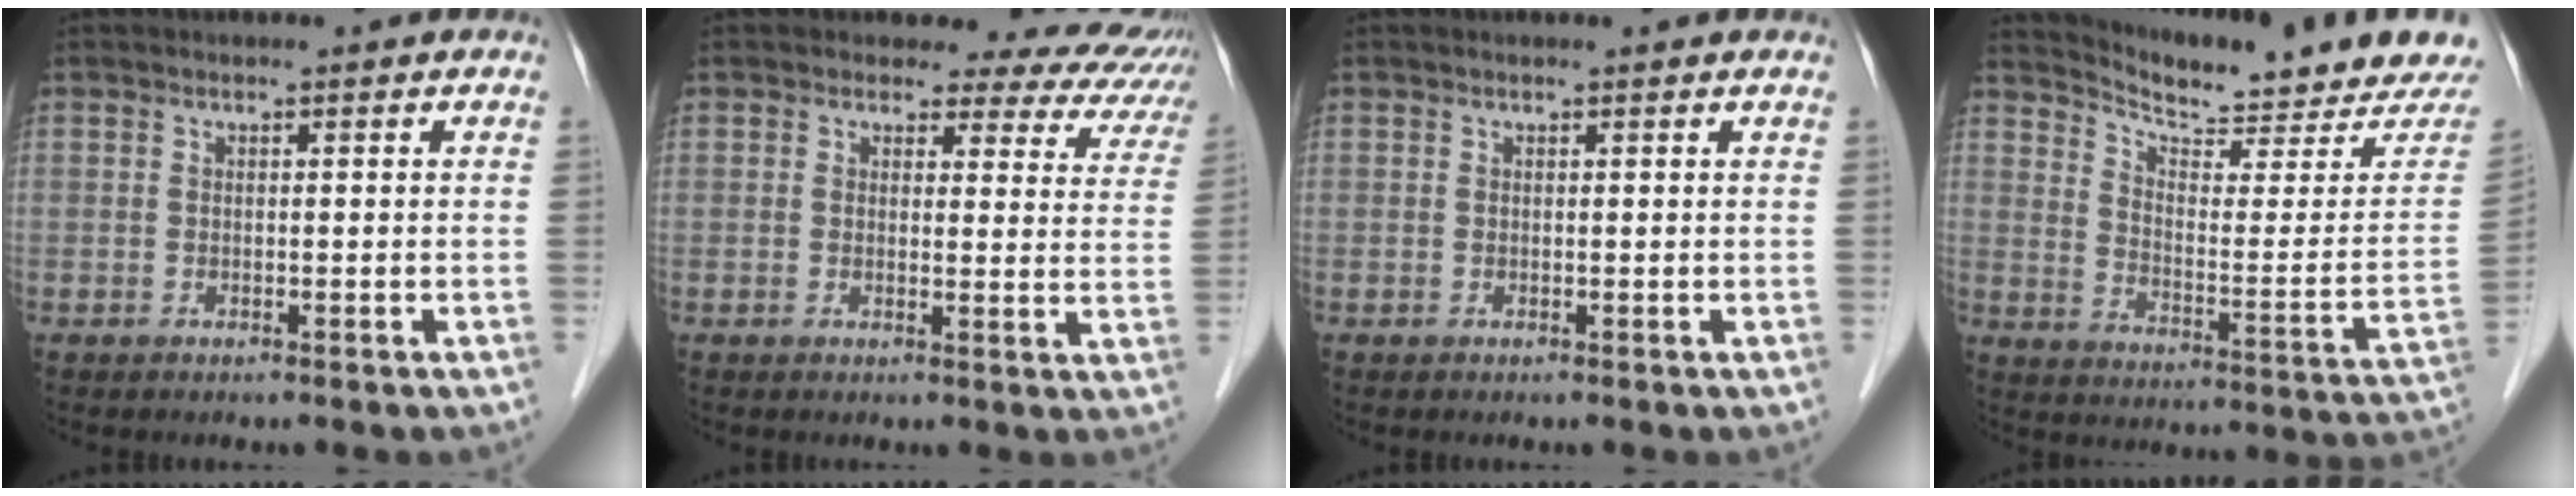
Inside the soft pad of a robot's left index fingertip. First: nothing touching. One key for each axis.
{"total": 10.7, "fx": 8.8, "fy": 5.0, "fz": 3.4, "tx": -0.011, "ty": -0.004, "tz": 0.064}
{"total": 1.2, "fx": 1.2, "fy": 0.2, "fz": 0.3, "tx": -0.013, "ty": 0.007, "tz": 0.012}
{"total": 17.8, "fx": 17.0, "fy": 0.9, "fz": 5.3, "tx": -0.086, "ty": -0.074, "tz": 0.225}